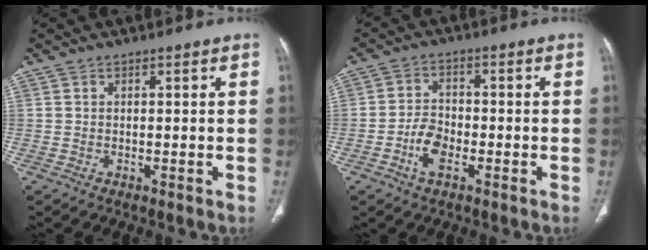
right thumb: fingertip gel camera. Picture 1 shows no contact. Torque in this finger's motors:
{"motor_torque": [0.85, 0.73, 0.74, -0.54, 0.03]}